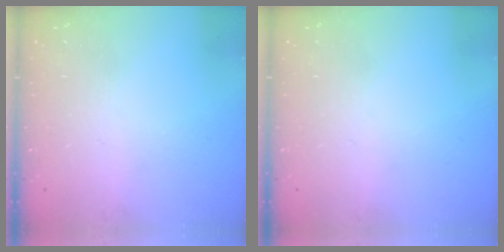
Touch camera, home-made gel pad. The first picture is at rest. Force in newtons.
{"total": 0.0}